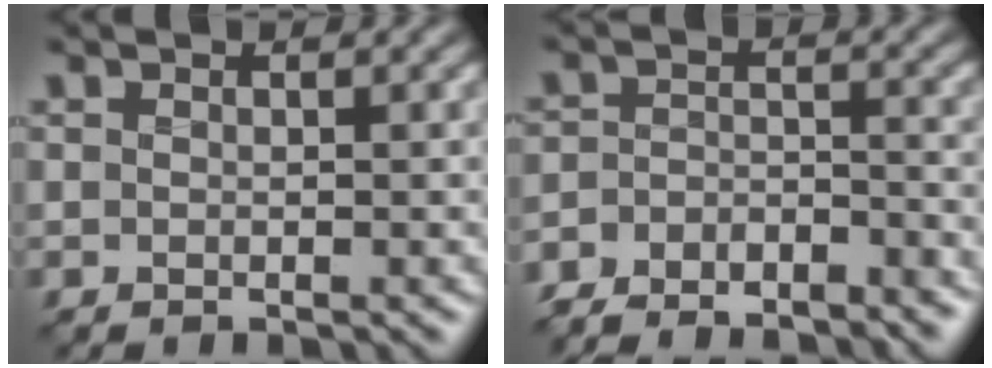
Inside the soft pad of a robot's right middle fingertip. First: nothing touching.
{"total": 5.6, "force": [-5.3, 1.4, 1.4], "torque": [-0.028, -0.010, -0.096]}